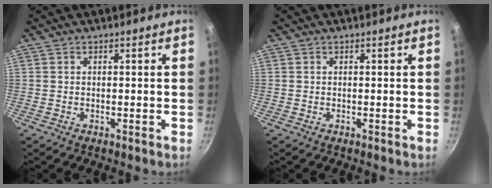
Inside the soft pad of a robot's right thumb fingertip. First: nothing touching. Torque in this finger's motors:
{"motor_torque": [0.00, 0.00, 0.00, 0.00, 0.00]}